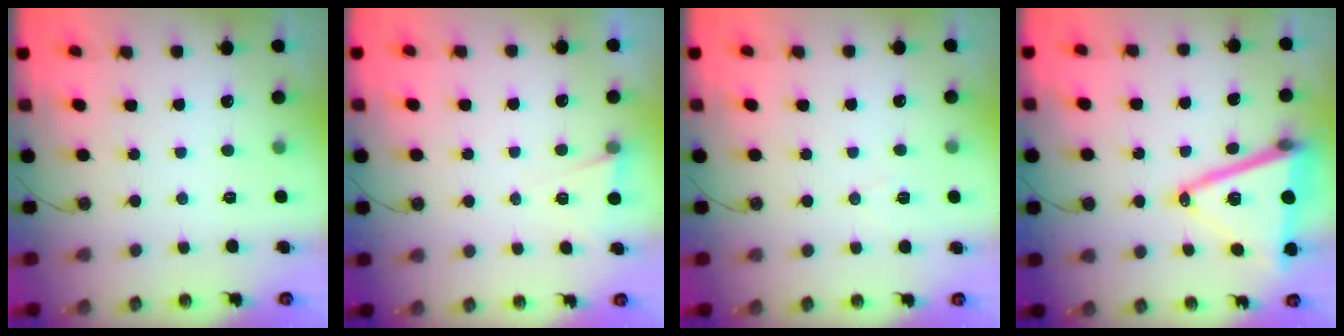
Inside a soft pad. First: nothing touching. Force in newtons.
{"total": 4.9, "press": 2.1, "slide": 4.4}
{"total": 6.7, "press": 5.0, "slide": 4.4}
{"total": 18.5, "press": 18.1, "slide": 3.9}